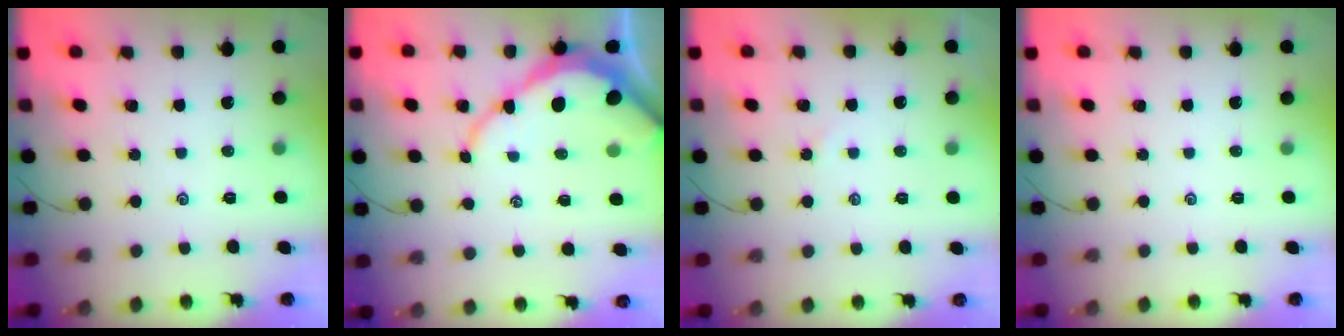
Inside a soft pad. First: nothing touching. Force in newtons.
{"total": 8.5, "press": 8.4, "slide": 1.0}
{"total": 1.7, "press": 1.7, "slide": 0.3}
{"total": 0.0}